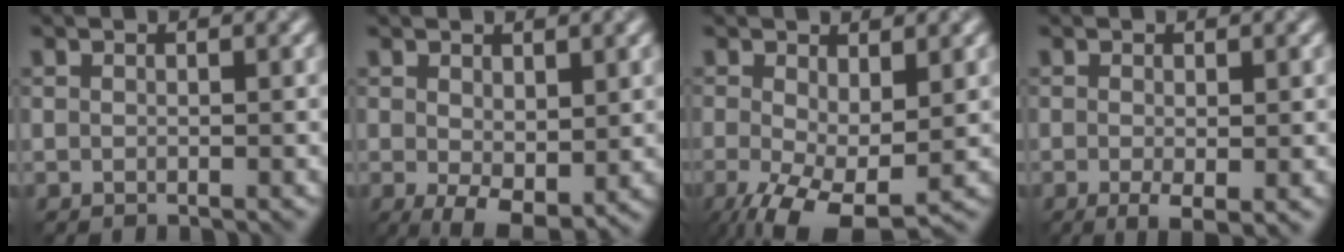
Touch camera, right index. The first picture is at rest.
{"total": 4.3, "force": [-0.4, 2.3, 3.6], "torque": [-0.067, -0.013, 0.001]}
{"total": 7.4, "force": [-2.4, 3.4, 6.1], "torque": [-0.137, -0.026, -0.032]}
{"total": 2.2, "force": [-0.6, 0.6, 2.1], "torque": [-0.036, -0.011, -0.009]}